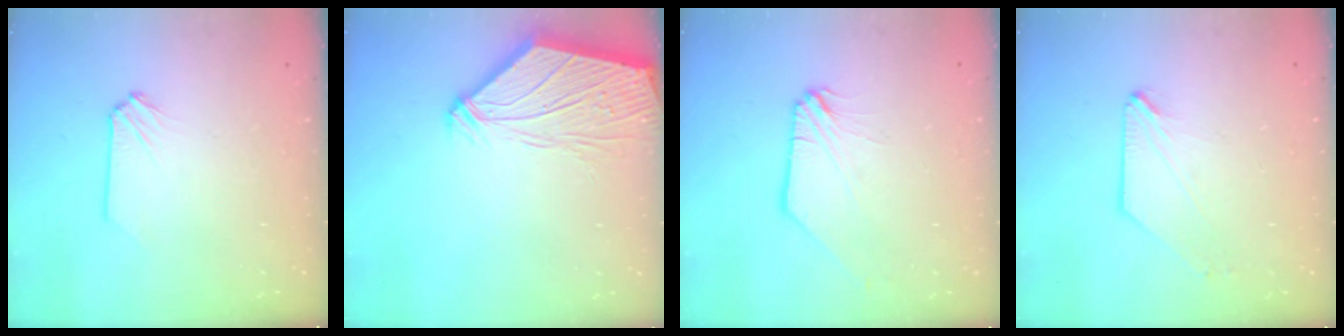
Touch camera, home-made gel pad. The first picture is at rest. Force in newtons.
{"total": 10.1, "press": 10.0, "slide": 1.8}
{"total": 0.0}
{"total": 0.0}